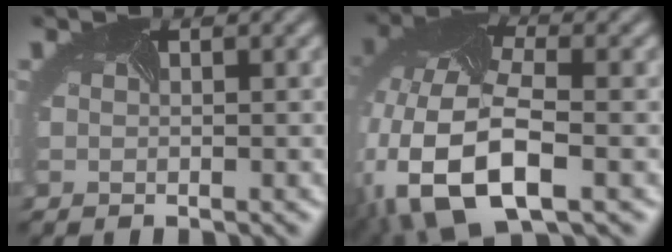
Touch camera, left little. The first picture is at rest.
{"total": 14.0, "force": [-4.2, 7.8, 10.8], "torque": [-0.237, -0.035, -0.062]}